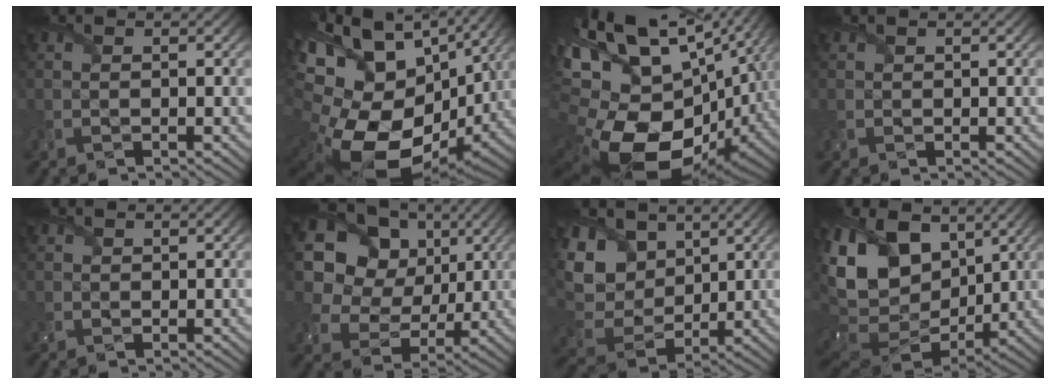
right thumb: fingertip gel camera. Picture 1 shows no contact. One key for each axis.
{"total": 20.9, "fx": 0.9, "fy": 14.1, "fz": 15.3, "tx": -0.323, "ty": -0.046, "tz": 0.054}
{"total": 20.2, "fx": 0.5, "fy": 12.3, "fz": 16.0, "tx": -0.325, "ty": -0.030, "tz": 0.045}
{"total": 0.8, "fx": 0.4, "fy": 0.6, "fz": 0.1, "tx": -0.006, "ty": 0.002, "tz": 0.008}
{"total": 0.8, "fx": 0.5, "fy": 0.7, "fz": 0.1, "tx": -0.005, "ty": 0.001, "tz": 0.010}
{"total": 15.4, "fx": 5.3, "fy": 12.4, "fz": 7.2, "tx": -0.227, "ty": 0.047, "tz": 0.110}
{"total": 11.7, "fx": 4.7, "fy": 8.8, "fz": 6.2, "tx": -0.205, "ty": 0.018, "tz": 0.086}
{"total": 17.8, "fx": 4.6, "fy": 12.3, "fz": 12.0, "tx": -0.271, "ty": 0.000, "tz": 0.099}